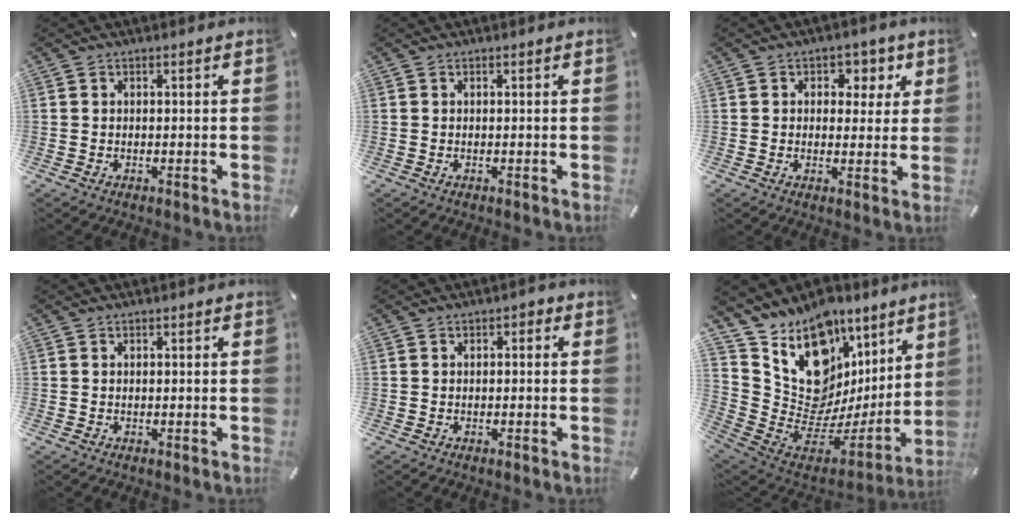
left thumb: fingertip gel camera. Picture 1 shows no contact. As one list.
[{"total": 0.0}, {"total": 5.2, "force": [1.7, 4.5, 2.0], "torque": [0.002, -0.010, 0.018]}, {"total": 0.0}, {"total": 0.9, "force": [-0.3, 0.8, 0.3], "torque": [-0.006, 0.005, -0.008]}, {"total": 15.4, "force": [8.0, 11.5, 6.3], "torque": [-0.091, -0.110, 0.160]}]